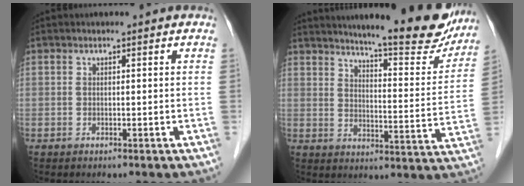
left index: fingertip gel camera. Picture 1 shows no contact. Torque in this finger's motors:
{"motor_torque": [0.53, -0.54, 0.39, 0.07]}